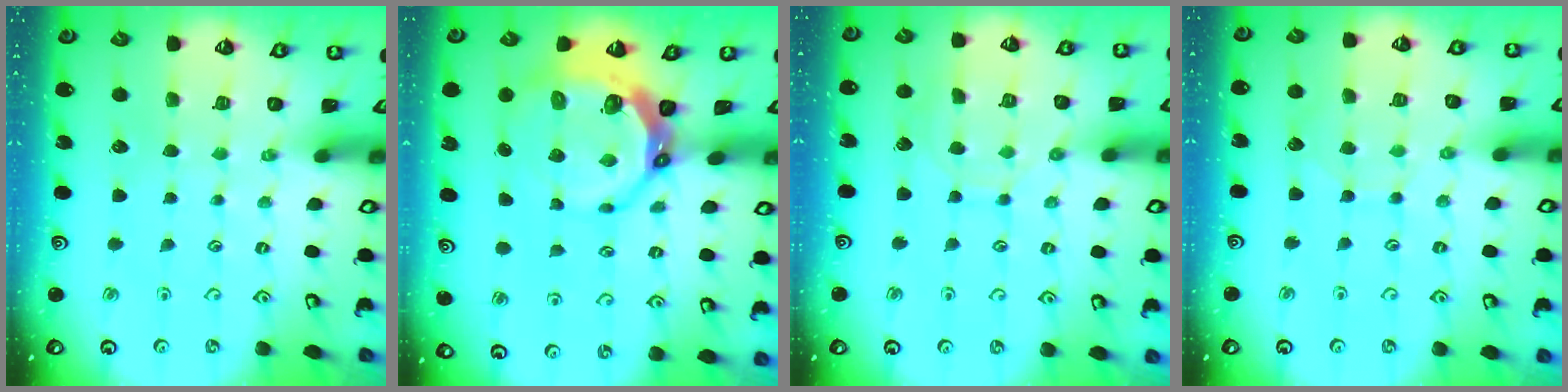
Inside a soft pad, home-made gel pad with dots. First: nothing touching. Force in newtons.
{"total": 10.1, "press": 9.2, "slide": 4.3}
{"total": 9.2, "press": 9.2, "slide": 0.7}
{"total": 4.8, "press": 4.8, "slide": 0.6}